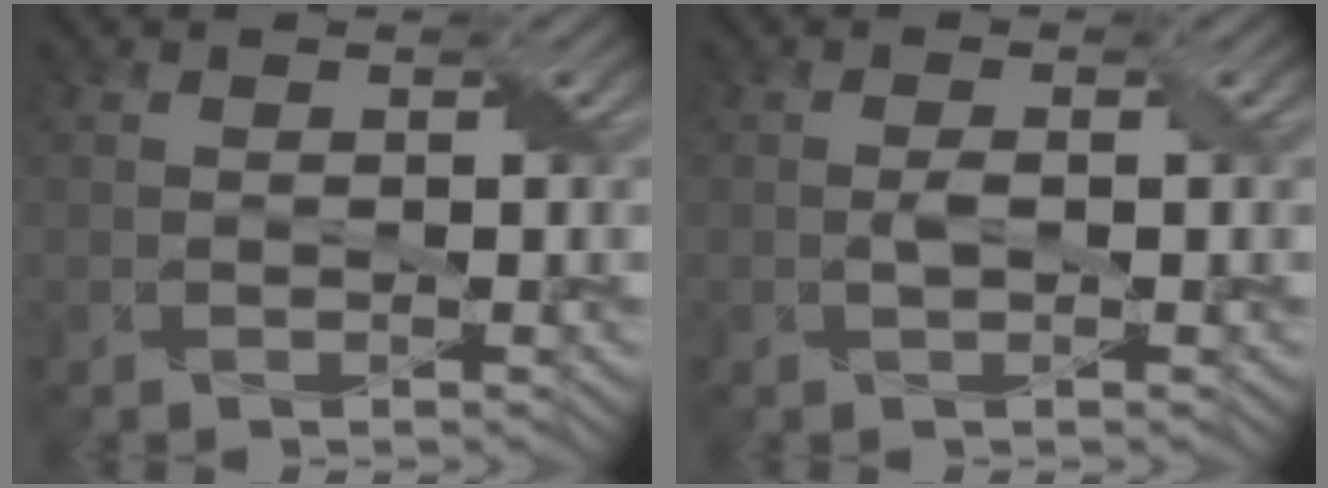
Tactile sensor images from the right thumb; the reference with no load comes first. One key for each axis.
{"total": 1.1, "fx": 0.0, "fy": 0.4, "fz": 1.0, "tx": -0.023, "ty": 0.002, "tz": 0.001}